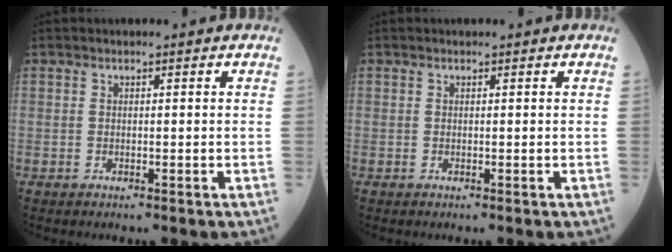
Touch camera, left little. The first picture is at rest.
{"total": 0.0}